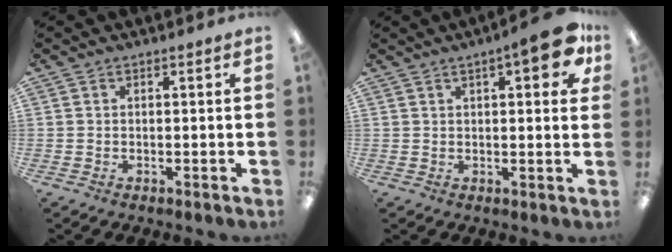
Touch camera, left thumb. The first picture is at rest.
{"total": 9.3, "force": [4.1, 2.9, 7.8], "torque": [-0.104, -0.008, 0.064]}